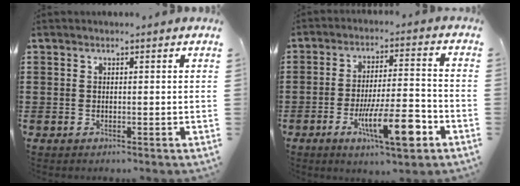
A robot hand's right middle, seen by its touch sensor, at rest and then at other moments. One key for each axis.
{"total": 11.5, "fx": -4.9, "fy": 2.9, "fz": 9.9, "tx": -0.171, "ty": 0.005, "tz": -0.082}